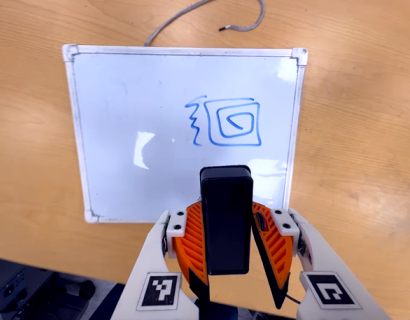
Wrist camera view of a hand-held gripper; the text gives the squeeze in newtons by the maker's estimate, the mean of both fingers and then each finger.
{"total": 4.5, "left": 4.4, "right": 4.5}